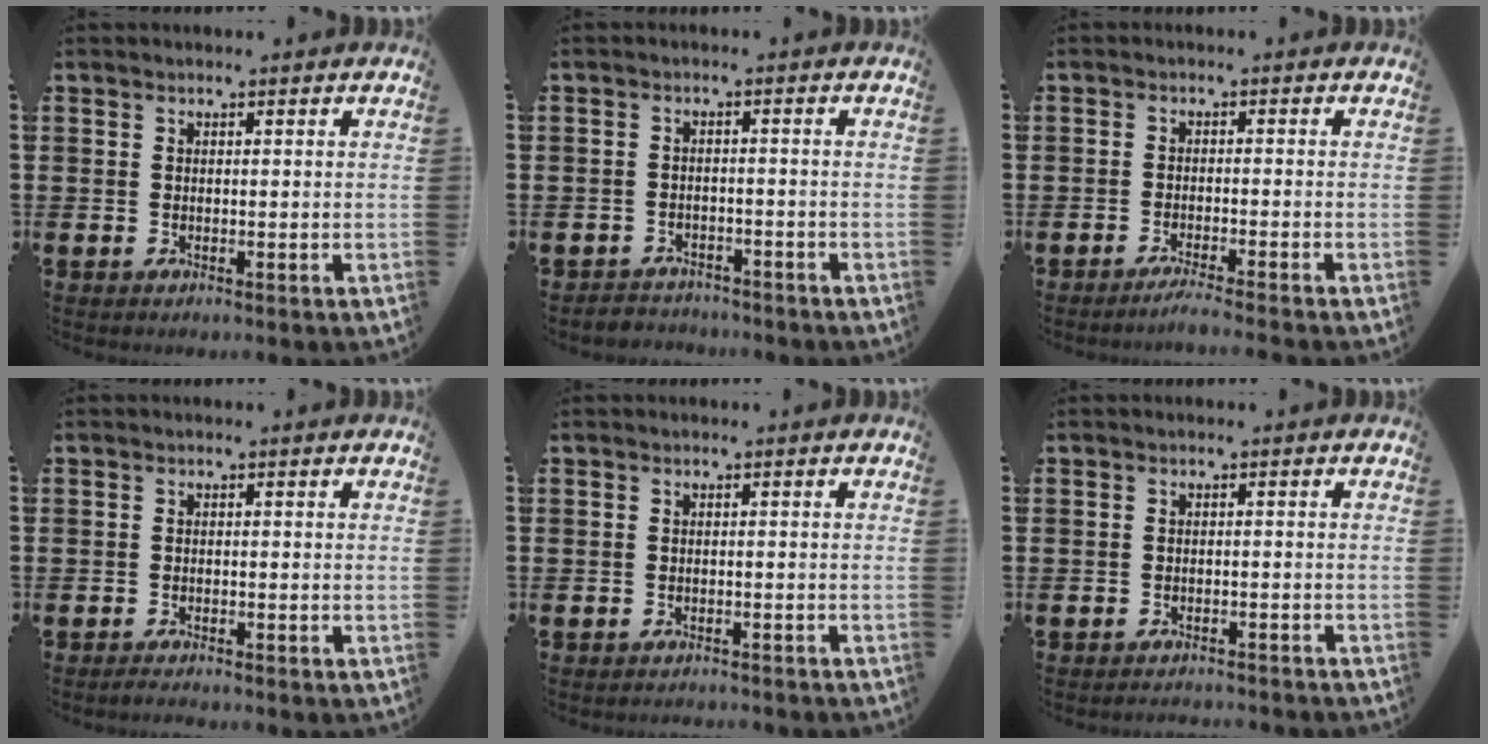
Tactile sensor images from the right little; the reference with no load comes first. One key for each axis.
{"total": 2.0, "fx": -1.9, "fy": 0.3, "fz": -0.4, "tx": -0.001, "ty": 0.004, "tz": -0.045}
{"total": 2.0, "fx": -1.7, "fy": -0.2, "fz": 1.0, "tx": -0.015, "ty": 0.002, "tz": -0.032}
{"total": 0.9, "fx": -0.9, "fy": 0.0, "fz": 0.2, "tx": -0.006, "ty": -0.002, "tz": -0.018}
{"total": 0.9, "fx": -0.9, "fy": -0.1, "fz": 0.0, "tx": -0.001, "ty": 0.001, "tz": -0.018}
{"total": 1.4, "fx": -1.4, "fy": -0.2, "fz": -0.1, "tx": -0.001, "ty": 0.005, "tz": -0.029}